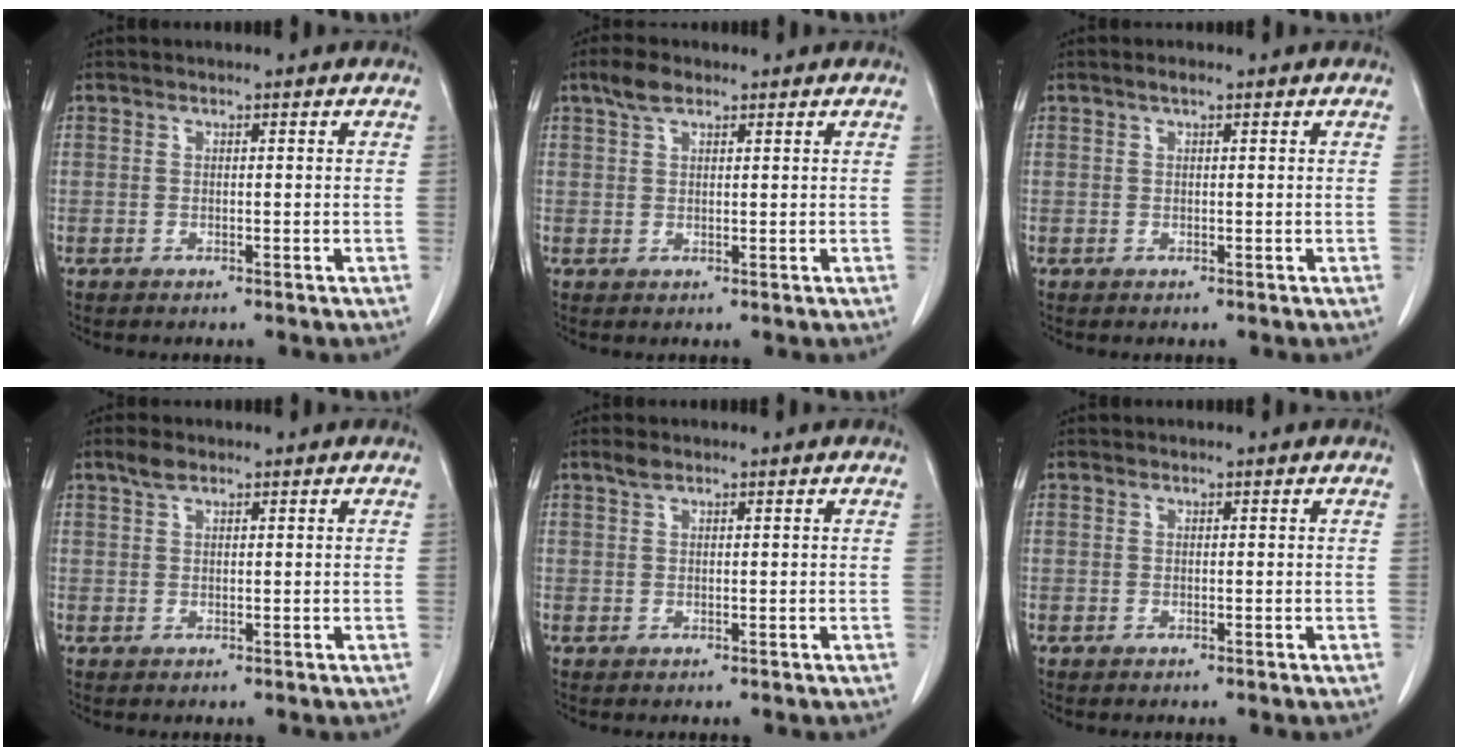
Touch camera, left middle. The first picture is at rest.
{"total": 3.1, "force": [2.1, 1.2, 1.9], "torque": [-0.043, 0.011, 0.041]}
{"total": 1.0, "force": [0.7, 0.1, 0.8], "torque": [-0.018, 0.005, 0.012]}
{"total": 2.0, "force": [1.4, 0.7, 1.1], "torque": [-0.028, 0.008, 0.029]}
{"total": 1.2, "force": [1.0, 0.3, 0.7], "torque": [-0.019, 0.007, 0.021]}
{"total": 0.0}